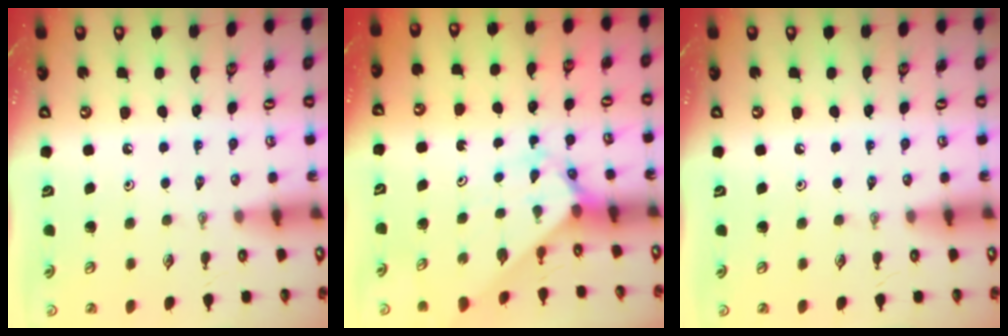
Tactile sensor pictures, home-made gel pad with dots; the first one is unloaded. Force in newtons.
{"total": 2.3, "press": 2.3, "slide": 0.2}
{"total": 0.0}